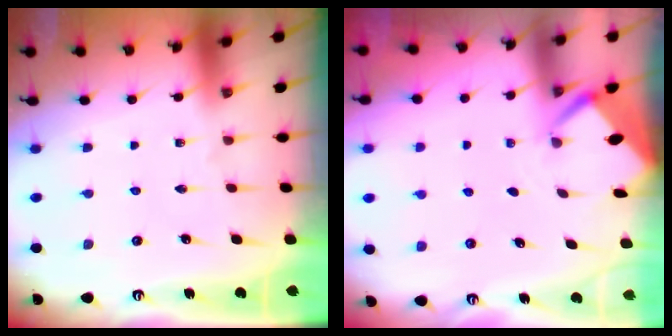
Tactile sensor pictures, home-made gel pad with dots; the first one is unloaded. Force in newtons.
{"total": 1.9, "press": 1.9, "slide": 0.1}